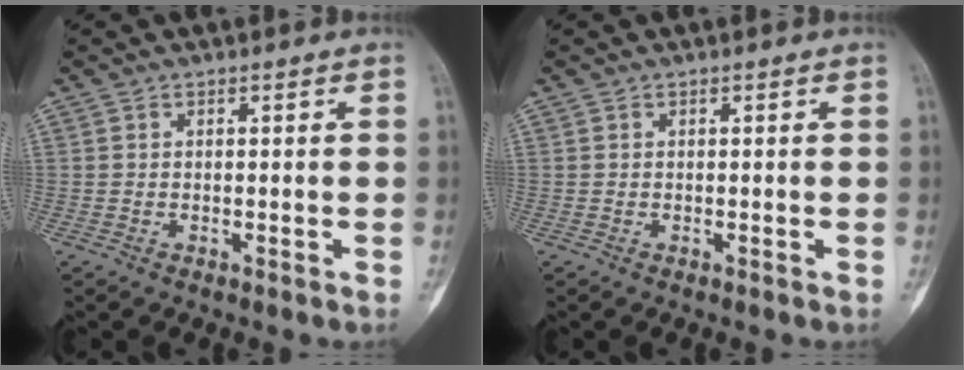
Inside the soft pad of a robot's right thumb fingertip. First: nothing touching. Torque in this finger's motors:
{"motor_torque": [0.01, 0.01, 0.00, 0.00, 0.00]}